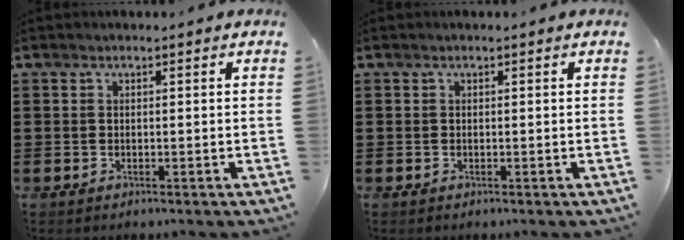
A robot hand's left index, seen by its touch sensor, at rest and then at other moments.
{"total": 0.0}